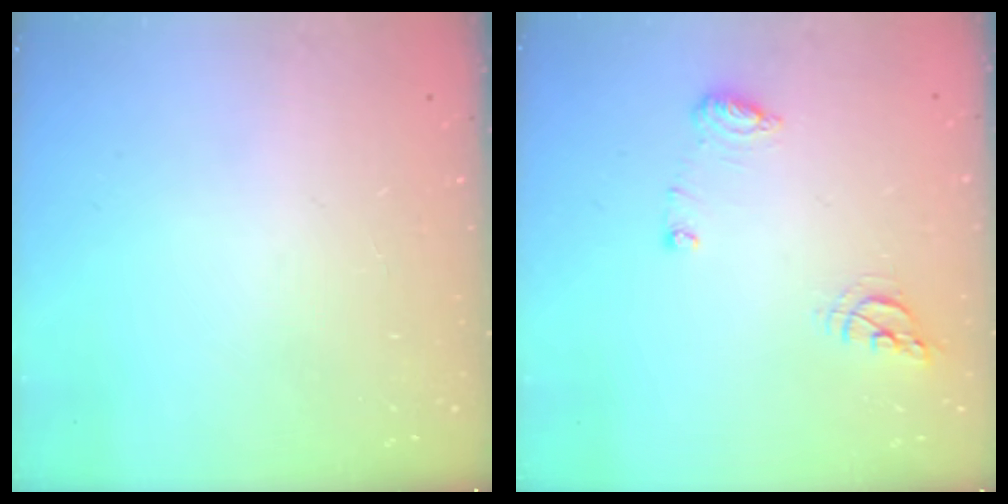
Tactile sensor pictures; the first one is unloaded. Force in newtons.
{"total": 8.1, "press": 8.1, "slide": 0.4}